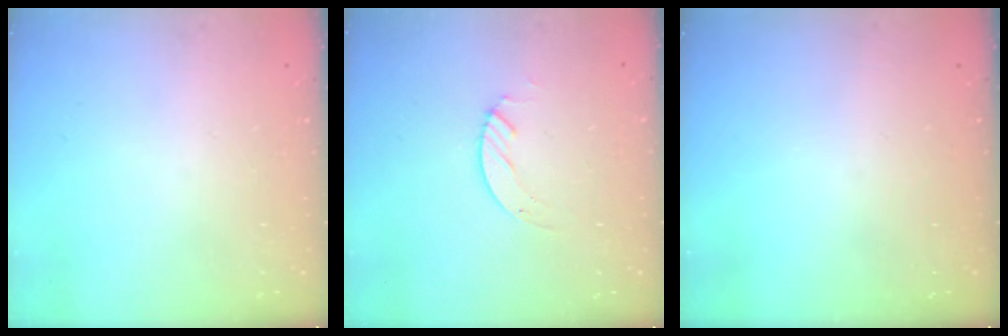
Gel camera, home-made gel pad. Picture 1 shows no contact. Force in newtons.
{"total": 2.1, "press": 2.1, "slide": 0.2}
{"total": 0.0}